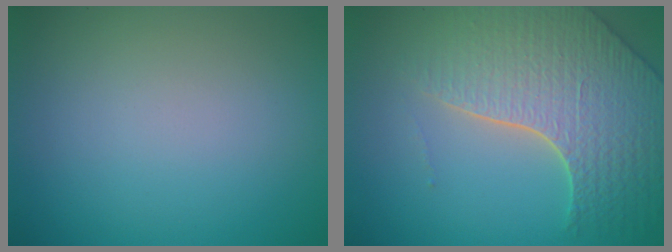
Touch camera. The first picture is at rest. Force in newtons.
{"total": 6.6, "press": 5.3, "slide": 3.8}